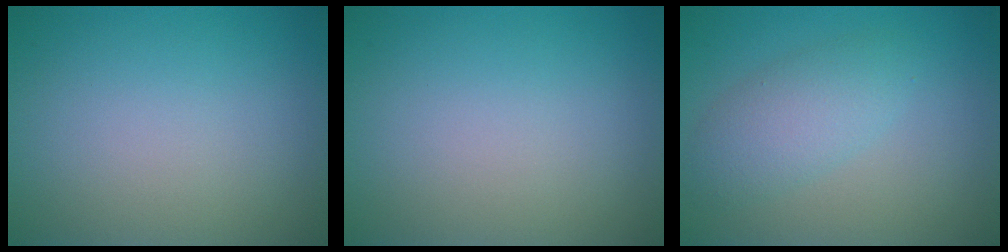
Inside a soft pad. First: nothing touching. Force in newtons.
{"total": 0.0}
{"total": 3.3, "press": 3.3, "slide": 0.0}